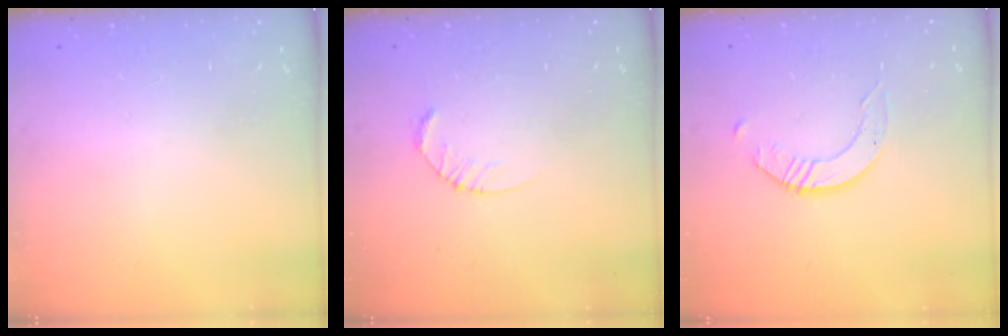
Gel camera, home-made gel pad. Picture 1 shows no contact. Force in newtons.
{"total": 2.6, "press": 2.6, "slide": 0.4}
{"total": 3.1, "press": 3.1, "slide": 0.3}